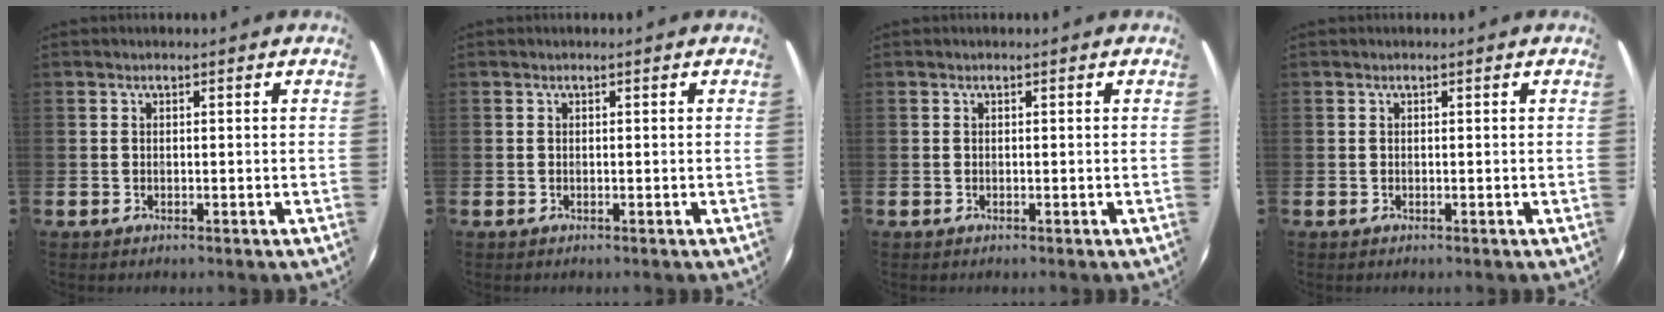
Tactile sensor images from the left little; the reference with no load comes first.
{"total": 0.0}
{"total": 0.0}
{"total": 0.0}